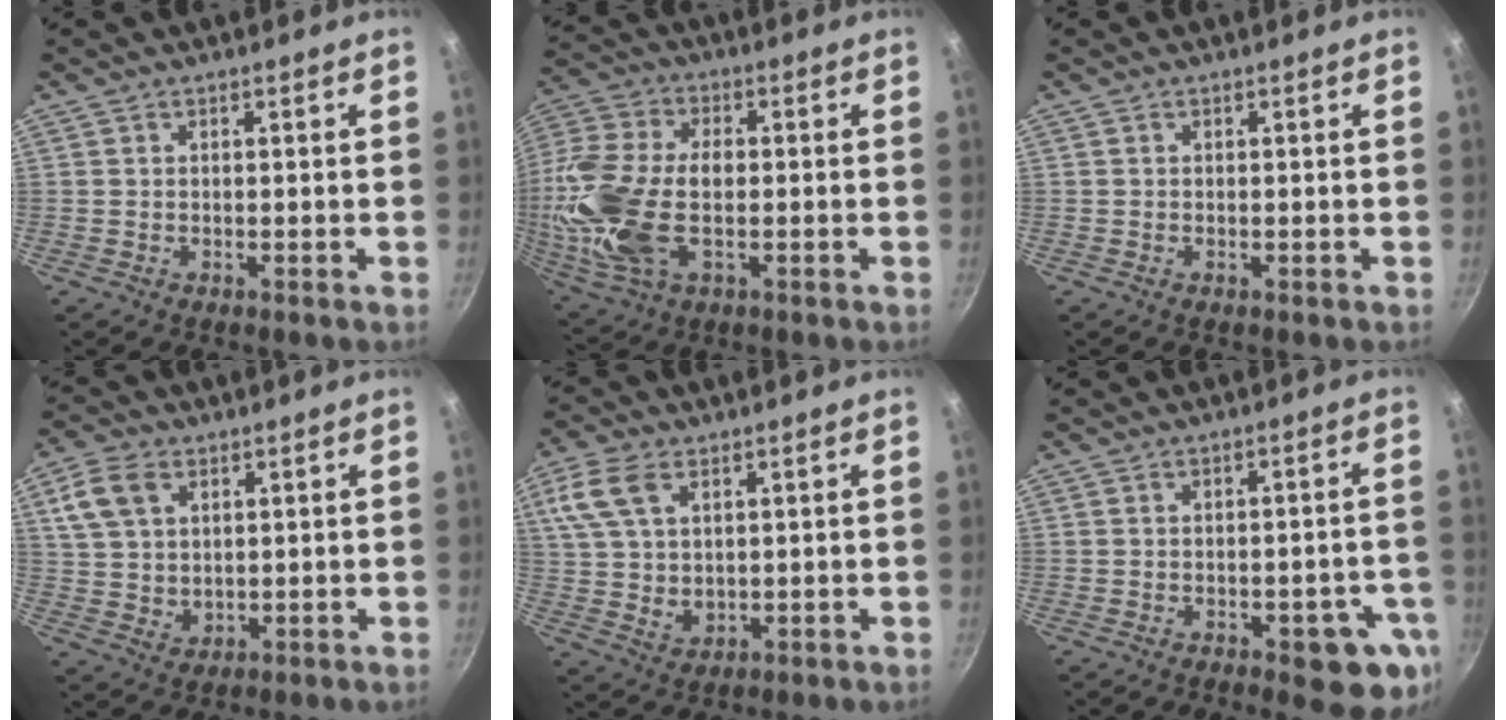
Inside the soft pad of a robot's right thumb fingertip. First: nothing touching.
{"total": 19.6, "force": [-1.5, 11.5, 15.8], "torque": [-0.335, 0.017, -0.033]}
{"total": 0.0}
{"total": 9.5, "force": [3.9, 6.4, 5.8], "torque": [-0.103, -0.008, 0.076]}
{"total": 10.6, "force": [4.2, 6.5, 7.3], "torque": [-0.138, -0.004, 0.083]}
{"total": 9.4, "force": [-3.6, 4.0, 7.8], "torque": [-0.056, 0.010, -0.040]}